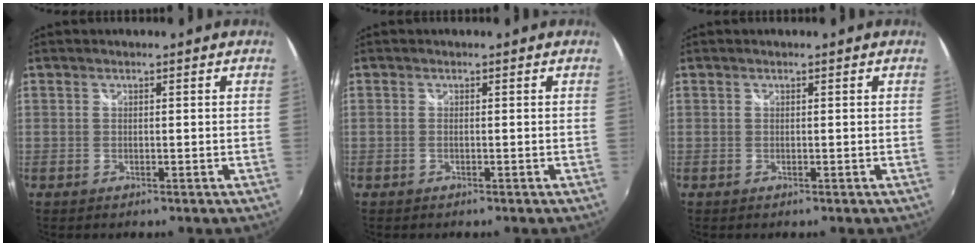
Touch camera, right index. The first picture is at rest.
{"total": 0.5, "force": [-0.2, 0.1, 0.5], "torque": [-0.011, -0.001, -0.006]}
{"total": 0.0}